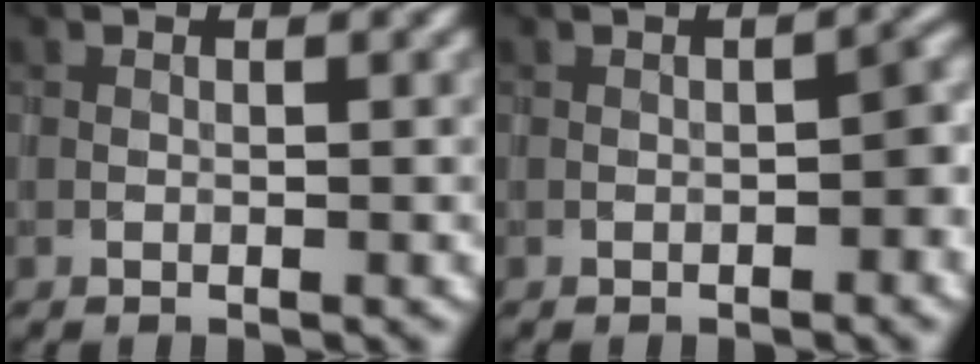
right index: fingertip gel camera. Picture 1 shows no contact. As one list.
[{"total": 2.6, "force": [-1.2, 1.2, 2.0], "torque": [-0.021, 0.008, -0.017]}]